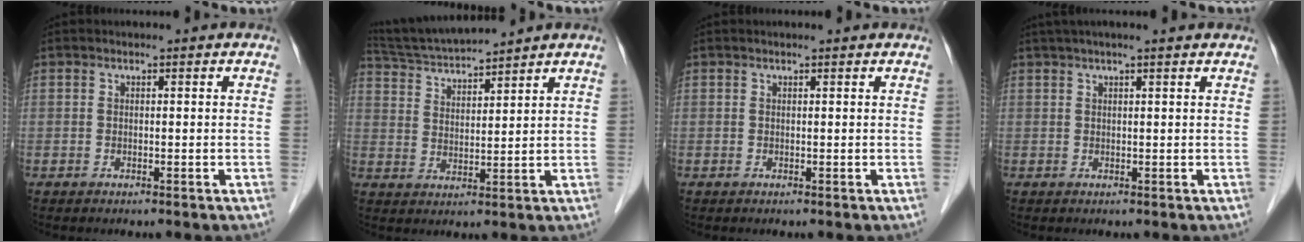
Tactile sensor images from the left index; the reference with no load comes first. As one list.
[{"total": 9.1, "force": [8.6, -0.8, 2.7], "torque": [-0.058, 0.014, 0.163]}, {"total": 0.8, "force": [0.7, 0.0, 0.3], "torque": [-0.010, 0.003, 0.008]}, {"total": 6.7, "force": [5.5, -0.3, 3.8], "torque": [-0.057, 0.032, 0.071]}]